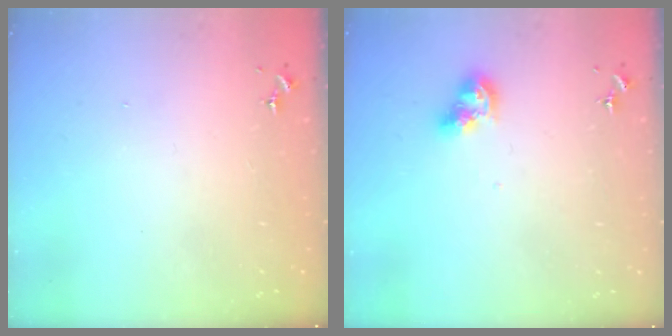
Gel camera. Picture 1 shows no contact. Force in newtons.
{"total": 7.7, "press": 7.7, "slide": 0.9}